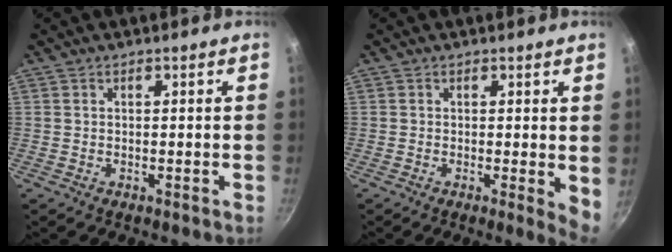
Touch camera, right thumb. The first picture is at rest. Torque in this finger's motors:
{"motor_torque": [-0.50, 0.65, 0.22, -0.18, 0.08]}